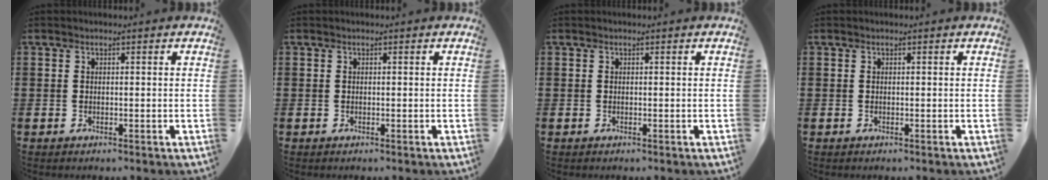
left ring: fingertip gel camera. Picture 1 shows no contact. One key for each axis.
{"total": 0.0}
{"total": 0.0}
{"total": 0.0}